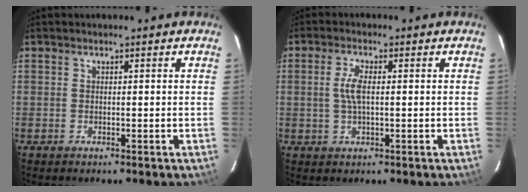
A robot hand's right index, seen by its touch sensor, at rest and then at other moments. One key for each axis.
{"total": 4.0, "fx": 0.3, "fy": 1.5, "fz": 3.7, "tx": -0.075, "ty": 0.003, "tz": 0.008}